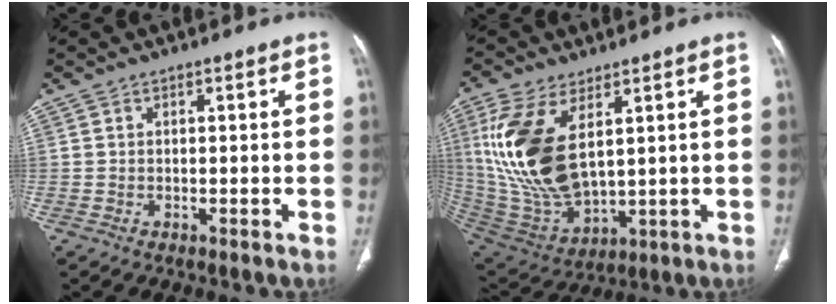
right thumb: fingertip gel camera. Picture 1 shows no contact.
{"total": 19.0, "force": [5.2, 9.6, 15.5], "torque": [-0.323, -0.025, 0.117]}